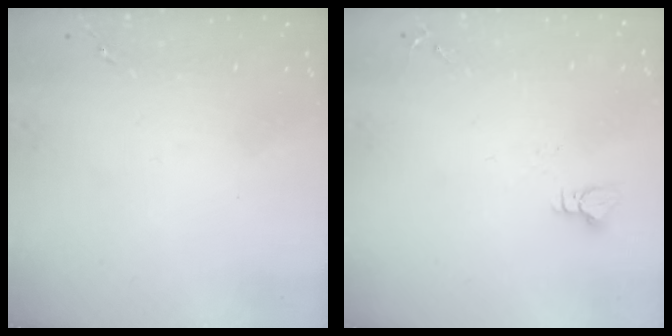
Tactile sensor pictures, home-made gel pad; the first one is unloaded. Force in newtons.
{"total": 2.9, "press": 2.9, "slide": 0.3}